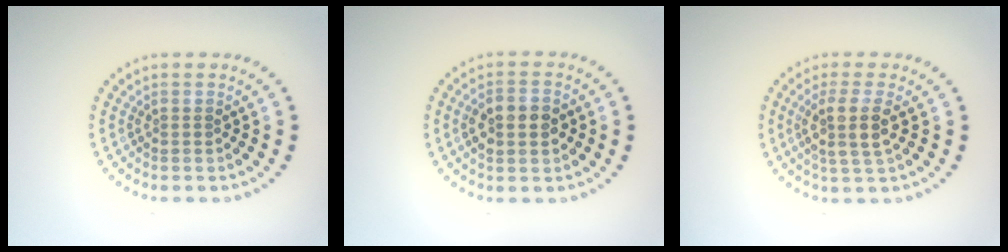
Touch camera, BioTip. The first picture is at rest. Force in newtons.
{"total": 3.6, "press": 3.6, "slide": 0.3}
{"total": 3.3, "press": 2.9, "slide": 1.6}